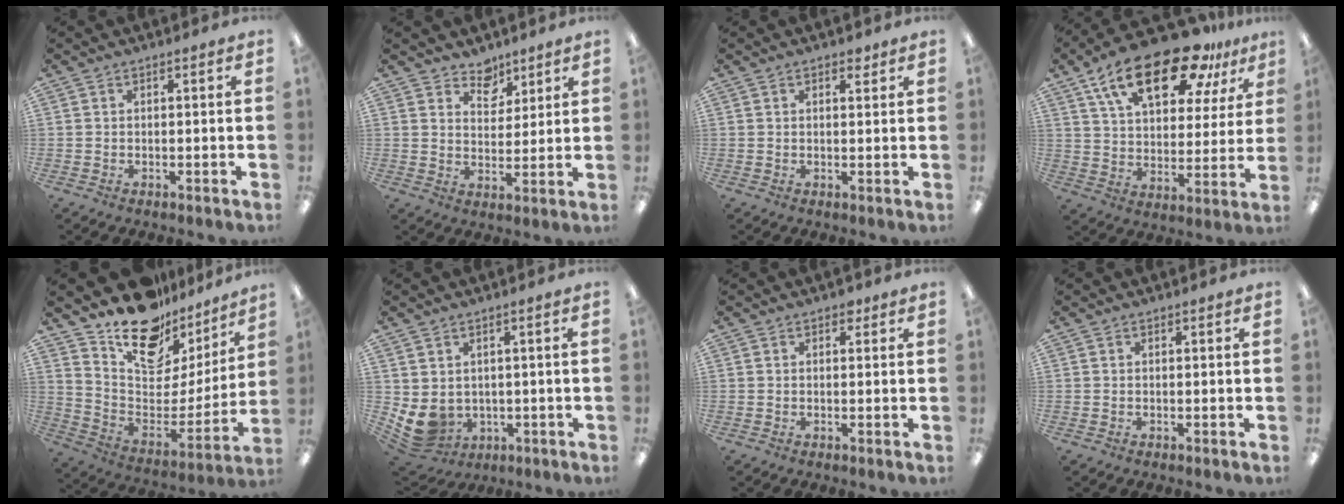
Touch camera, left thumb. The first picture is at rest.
{"total": 6.3, "force": [5.1, 3.6, 0.7], "torque": [-0.005, -0.035, 0.092]}
{"total": 1.9, "force": [1.3, 1.1, 0.9], "torque": [-0.003, -0.004, 0.020]}
{"total": 21.8, "force": [13.6, 9.8, 13.9], "torque": [-0.235, -0.059, 0.231]}
{"total": 19.3, "force": [14.9, 9.6, 7.6], "torque": [-0.123, -0.108, 0.265]}
{"total": 5.9, "force": [0.2, 5.3, 2.7], "torque": [-0.081, -0.013, 0.005]}
{"total": 1.4, "force": [0.8, 0.9, 0.6], "torque": [-0.004, -0.001, 0.013]}
{"total": 0.0}